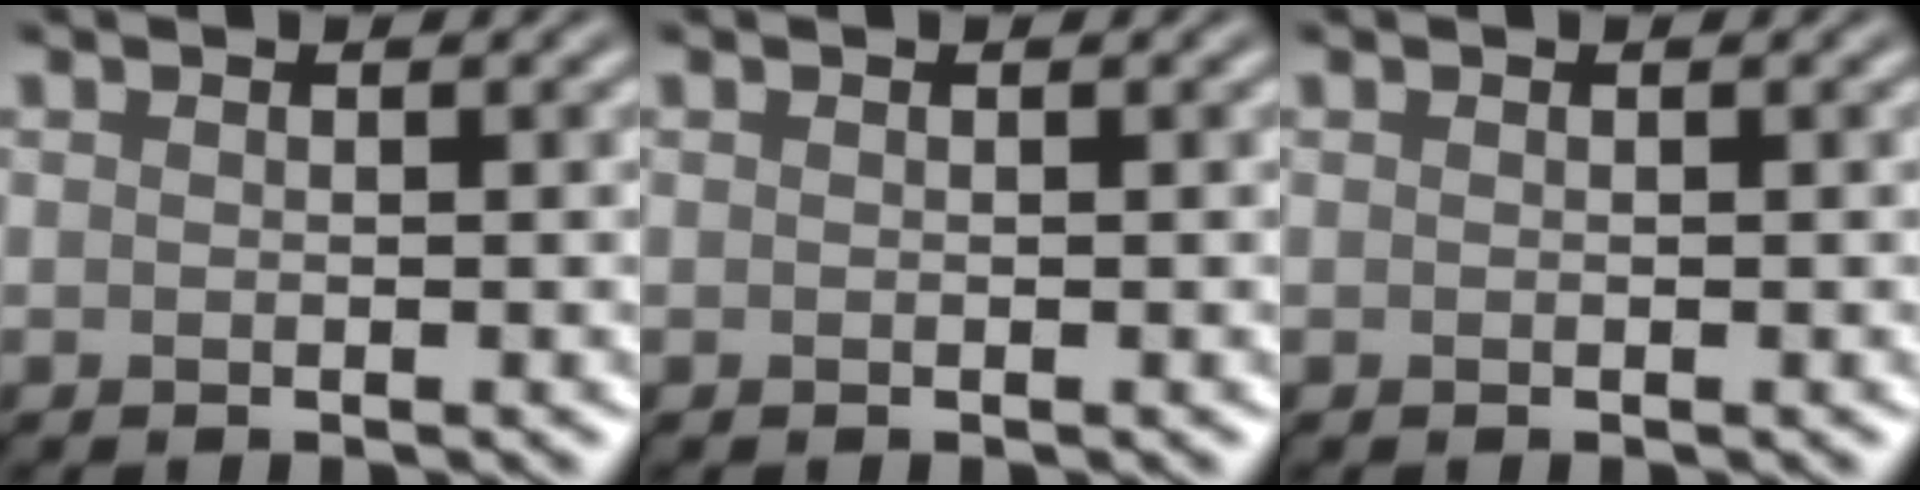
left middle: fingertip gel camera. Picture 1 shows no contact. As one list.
[{"total": 0.0}, {"total": 0.0}]